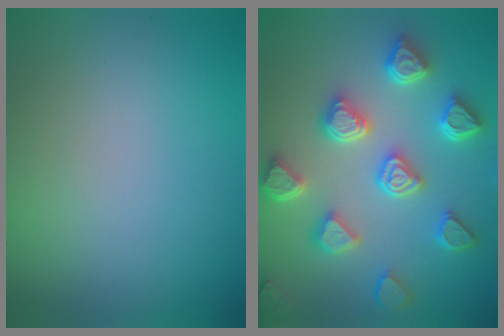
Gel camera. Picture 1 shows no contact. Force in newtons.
{"total": 7.0, "press": 6.0, "slide": 3.6}